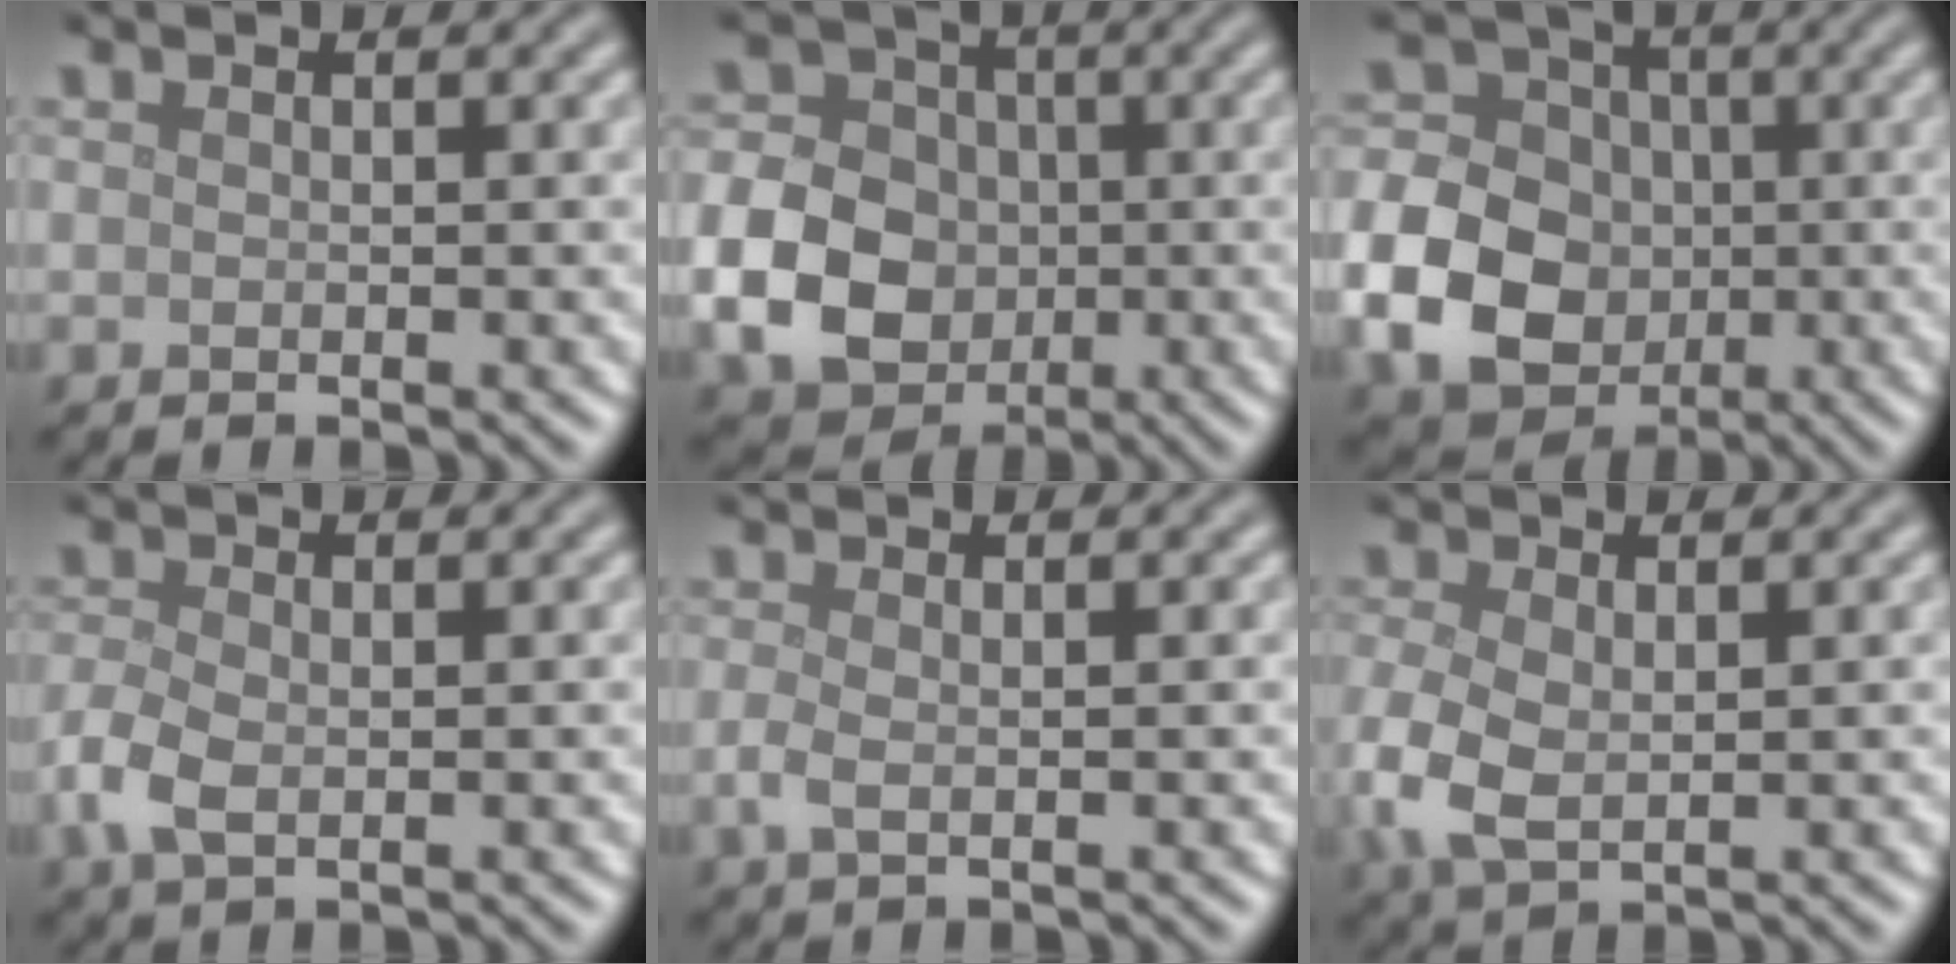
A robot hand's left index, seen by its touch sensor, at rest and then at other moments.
{"total": 8.0, "force": [-1.7, 6.6, 4.1], "torque": [-0.089, -0.005, -0.042]}
{"total": 9.8, "force": [-2.2, 8.1, 5.1], "torque": [-0.108, -0.012, -0.057]}
{"total": 3.1, "force": [-0.8, 1.9, 2.3], "torque": [-0.062, -0.005, -0.020]}
{"total": 1.6, "force": [-0.2, 0.7, 1.4], "torque": [-0.034, -0.003, -0.006]}
{"total": 4.7, "force": [-0.6, 3.0, 3.6], "torque": [-0.099, -0.009, -0.014]}